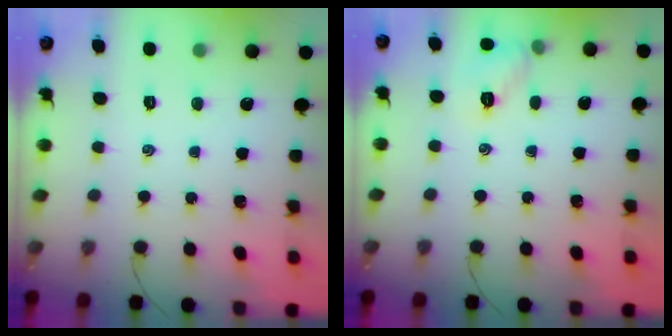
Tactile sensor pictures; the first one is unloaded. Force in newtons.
{"total": 6.8, "press": 6.5, "slide": 1.9}